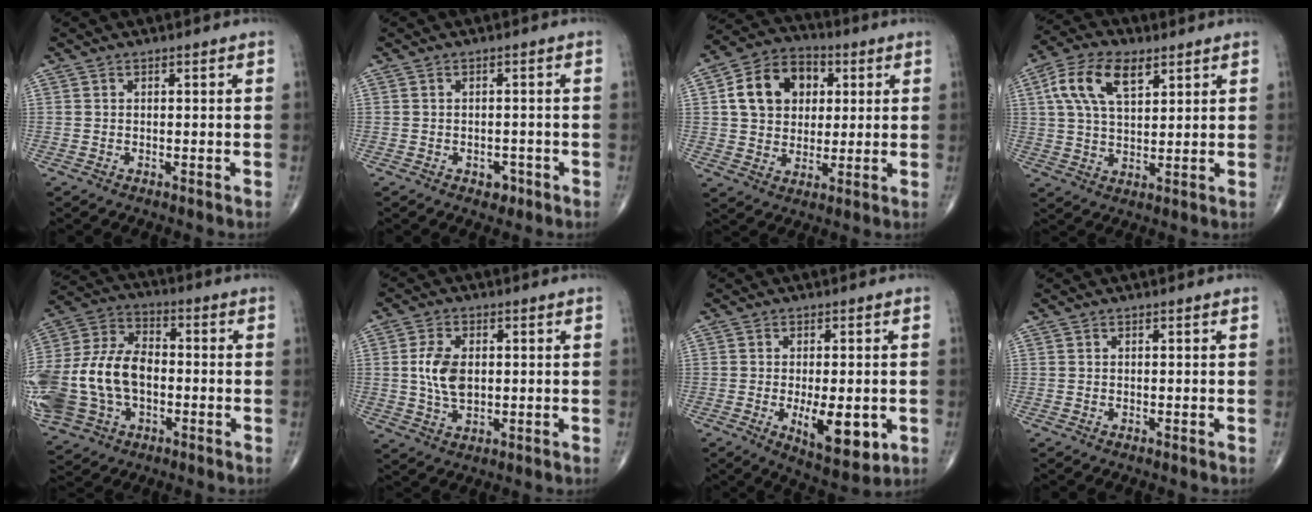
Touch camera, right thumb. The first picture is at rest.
{"total": 2.2, "force": [-1.1, 1.5, 1.1], "torque": [-0.003, 0.004, -0.012]}
{"total": 13.7, "force": [3.3, 10.5, 8.1], "torque": [-0.108, 0.006, 0.049]}
{"total": 11.8, "force": [5.0, 6.1, 8.8], "torque": [-0.163, -0.001, 0.091]}
{"total": 22.9, "force": [-3.2, 15.9, 16.2], "torque": [-0.367, 0.024, -0.048]}
{"total": 7.3, "force": [0.7, 4.4, 5.9], "torque": [-0.110, -0.004, 0.014]}
{"total": 10.5, "force": [-2.3, 4.3, 9.3], "torque": [-0.123, -0.019, -0.026]}
{"total": 0.0}